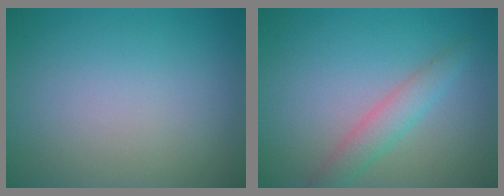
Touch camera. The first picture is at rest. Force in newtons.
{"total": 2.7, "press": 2.7, "slide": 0.1}